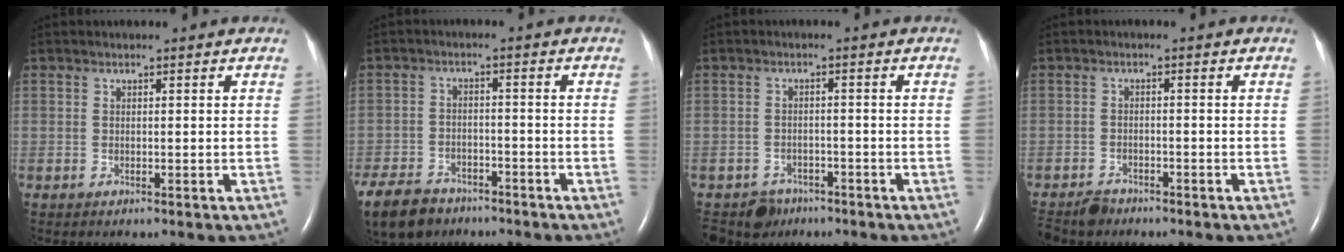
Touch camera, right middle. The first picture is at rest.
{"total": 11.7, "force": [-8.5, 6.6, 4.5], "torque": [-0.112, -0.012, -0.137]}
{"total": 4.3, "force": [-3.2, 2.8, -0.3], "torque": [0.004, 0.004, -0.050]}
{"total": 3.6, "force": [-3.3, 1.3, 0.6], "torque": [-0.015, -0.008, -0.060]}